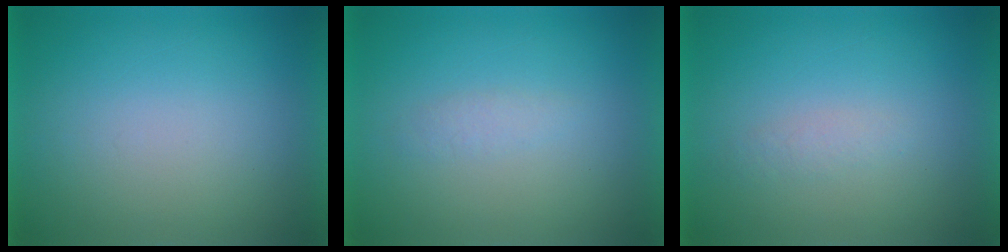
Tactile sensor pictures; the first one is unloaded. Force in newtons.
{"total": 1.3}
{"total": 1.3}